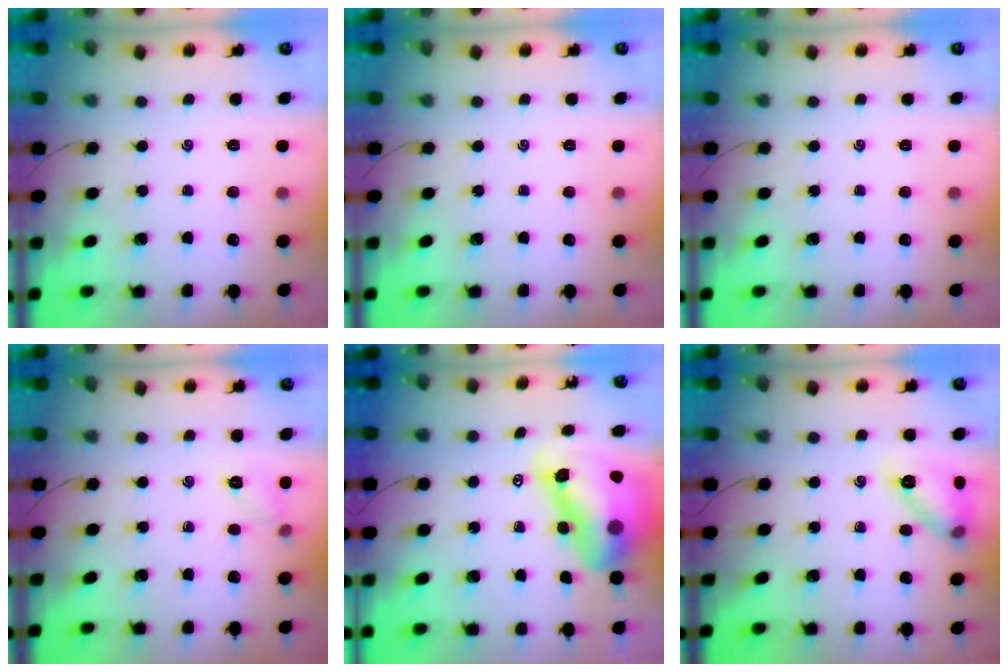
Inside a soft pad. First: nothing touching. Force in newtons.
{"total": 0.0}
{"total": 0.0}
{"total": 5.8, "press": 5.5, "slide": 1.7}
{"total": 13.0, "press": 12.4, "slide": 4.0}
{"total": 11.2, "press": 11.1, "slide": 1.3}